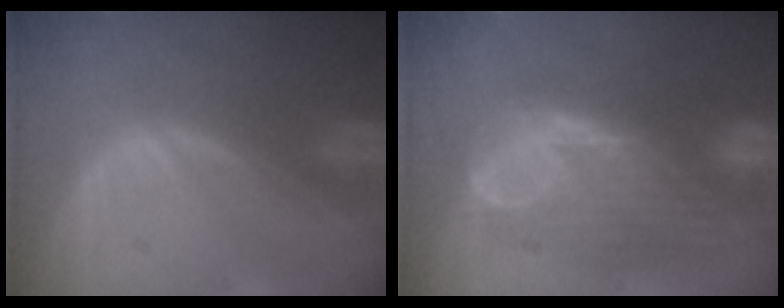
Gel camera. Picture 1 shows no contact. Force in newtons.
{"total": 9.6, "press": 9.4, "slide": 2.1}